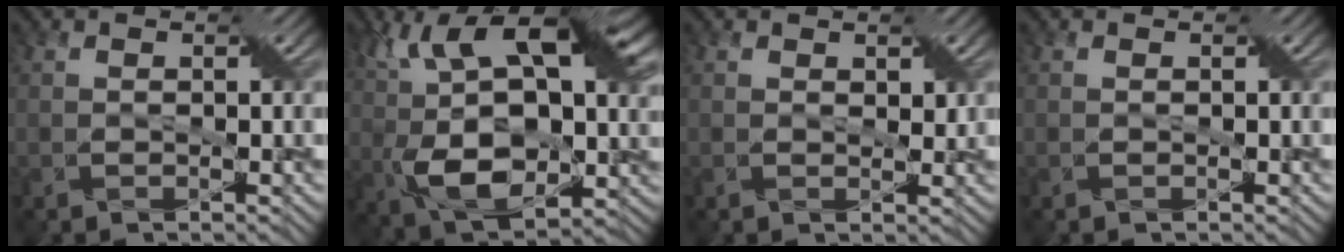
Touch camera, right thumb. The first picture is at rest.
{"total": 16.1, "force": [4.5, 7.9, 13.3], "torque": [-0.254, 0.009, 0.077]}
{"total": 1.4, "force": [0.9, 0.7, 0.8], "torque": [-0.015, -0.002, 0.018]}
{"total": 0.0}